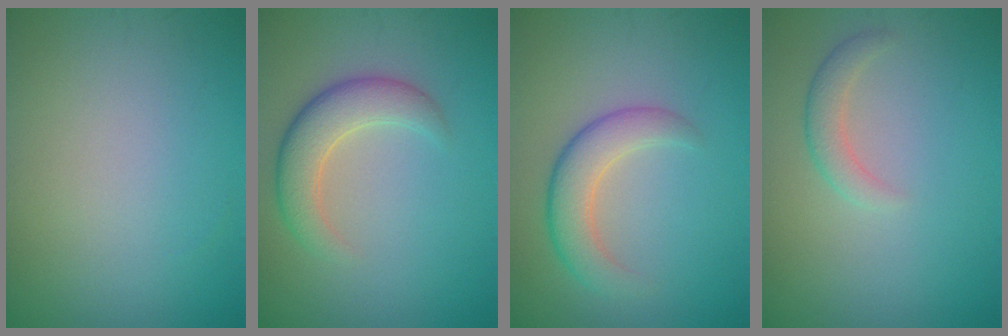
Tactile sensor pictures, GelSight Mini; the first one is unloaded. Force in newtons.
{"total": 4.1, "press": 4.1, "slide": 0.4}
{"total": 3.8, "press": 3.8, "slide": 0.1}
{"total": 1.8, "press": 1.8, "slide": 0.1}